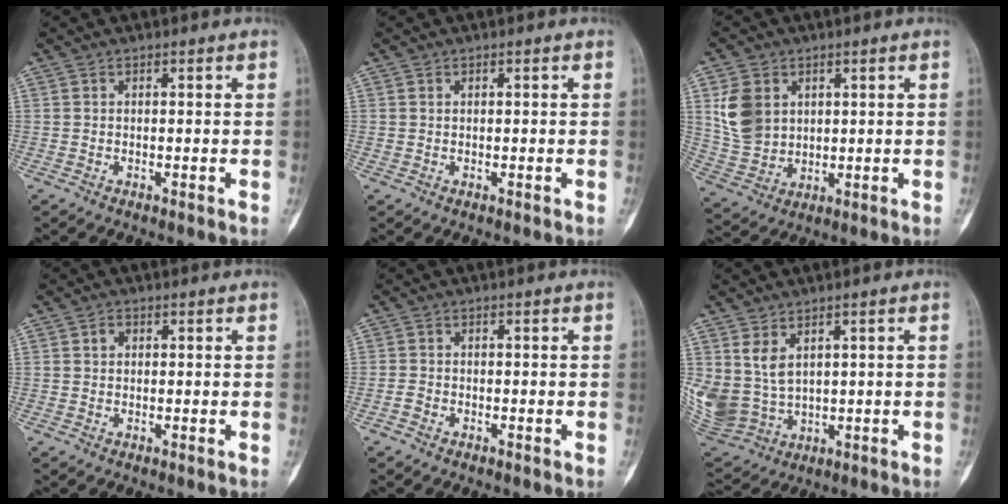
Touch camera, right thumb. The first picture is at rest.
{"total": 0.0}
{"total": 9.7, "force": [3.0, 7.5, 5.3], "torque": [-0.091, -0.012, 0.073]}
{"total": 1.3, "force": [0.3, 1.0, 0.6], "torque": [-0.006, 0.002, 0.003]}
{"total": 1.4, "force": [-0.8, 1.0, 0.6], "torque": [-0.012, 0.005, -0.019]}
{"total": 9.8, "force": [3.0, 7.0, 6.1], "torque": [-0.111, -0.017, 0.088]}